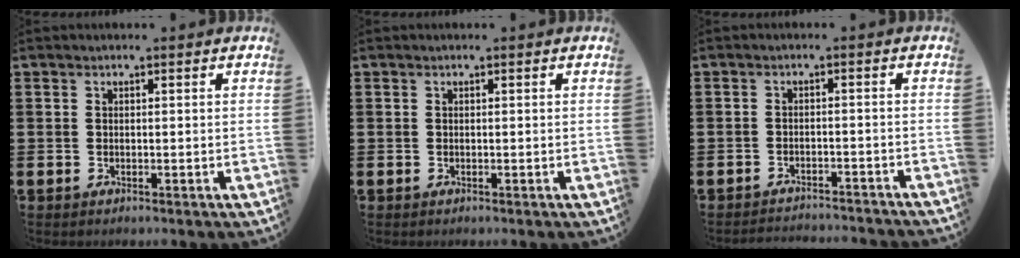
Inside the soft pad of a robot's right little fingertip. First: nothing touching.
{"total": 0.0}
{"total": 1.9, "force": [-1.9, -0.1, -0.1], "torque": [-0.002, 0.005, -0.041]}